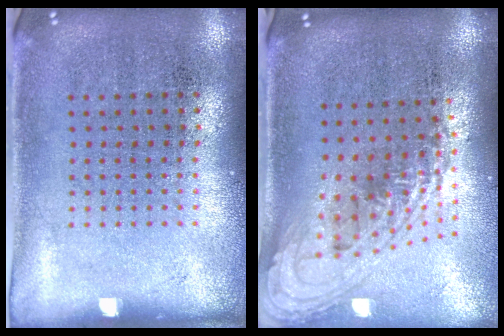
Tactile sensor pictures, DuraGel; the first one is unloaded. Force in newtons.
{"total": 2.2, "press": 1.6, "slide": 1.5}